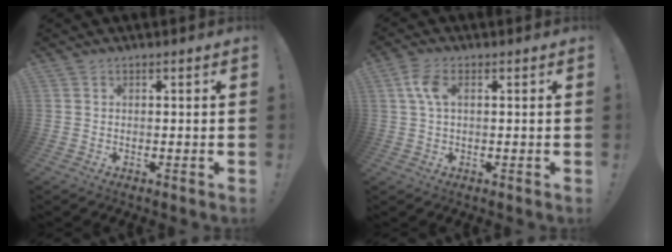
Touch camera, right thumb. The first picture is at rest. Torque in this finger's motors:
{"motor_torque": [-0.04, 0.17, 0.33, -0.09, 0.15]}